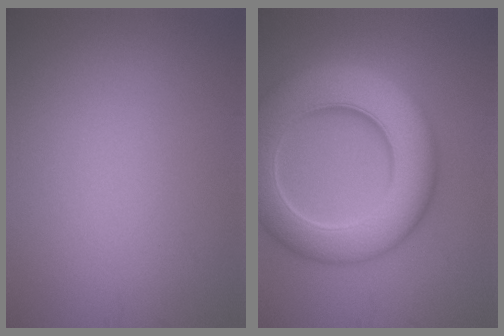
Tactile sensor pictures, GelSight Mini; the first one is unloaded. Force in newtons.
{"total": 11.4, "press": 11.4, "slide": 0.3}